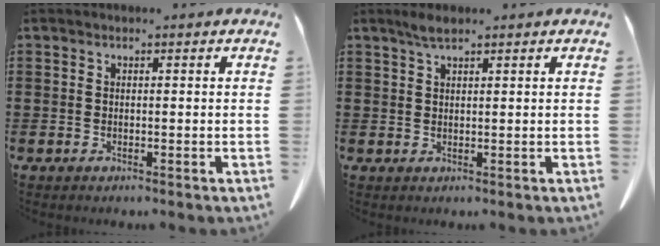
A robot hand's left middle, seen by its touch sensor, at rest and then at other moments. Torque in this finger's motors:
{"motor_torque": [0.14, 0.05, 0.04, 0.03]}